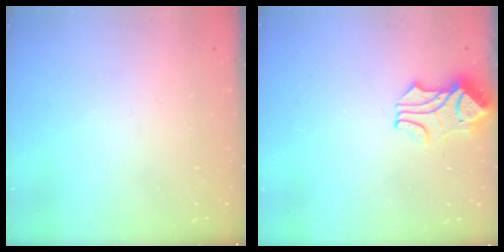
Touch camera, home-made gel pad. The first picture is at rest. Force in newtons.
{"total": 1.7, "press": 1.3, "slide": 1.1}